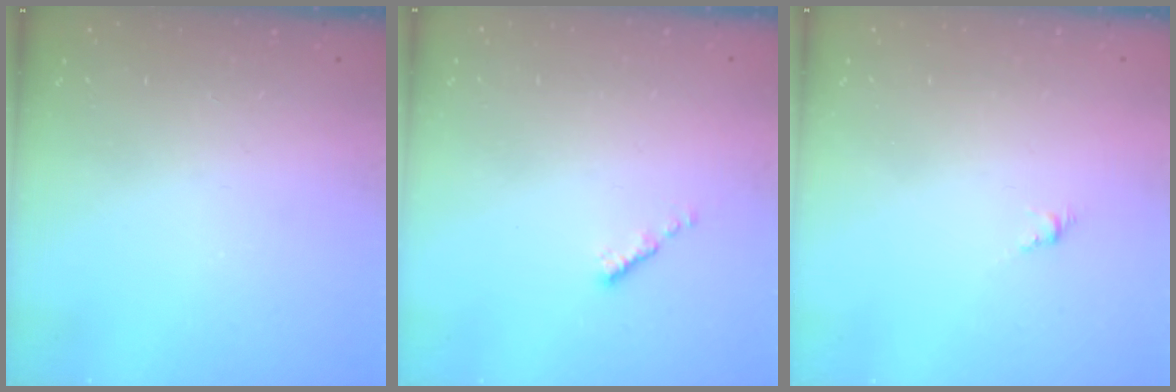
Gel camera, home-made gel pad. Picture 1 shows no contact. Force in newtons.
{"total": 0.0}
{"total": 1.6, "press": 1.5, "slide": 0.5}